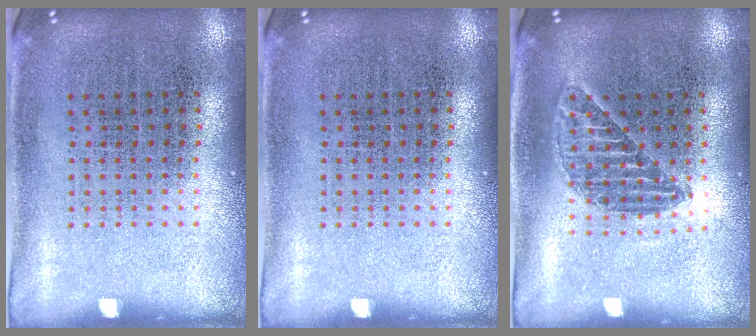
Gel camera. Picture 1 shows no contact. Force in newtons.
{"total": 0.0}
{"total": 1.2, "press": 1.1, "slide": 0.4}